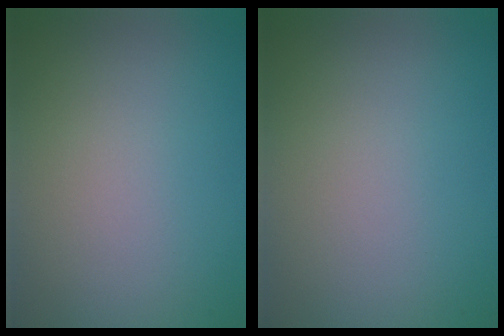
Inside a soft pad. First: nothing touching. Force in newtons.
{"total": 0.0}